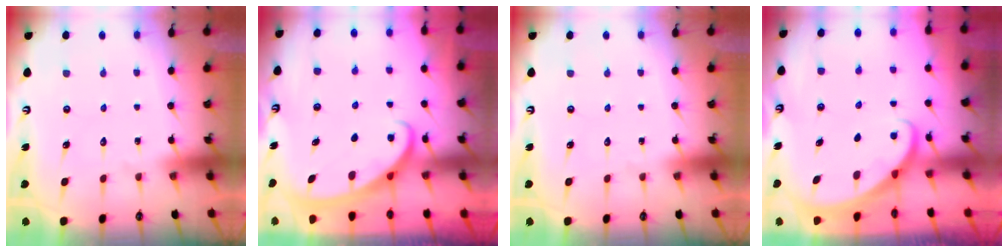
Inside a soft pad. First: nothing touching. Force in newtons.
{"total": 2.7, "press": 2.6, "slide": 0.4}
{"total": 0.0}
{"total": 2.3, "press": 2.3, "slide": 0.1}